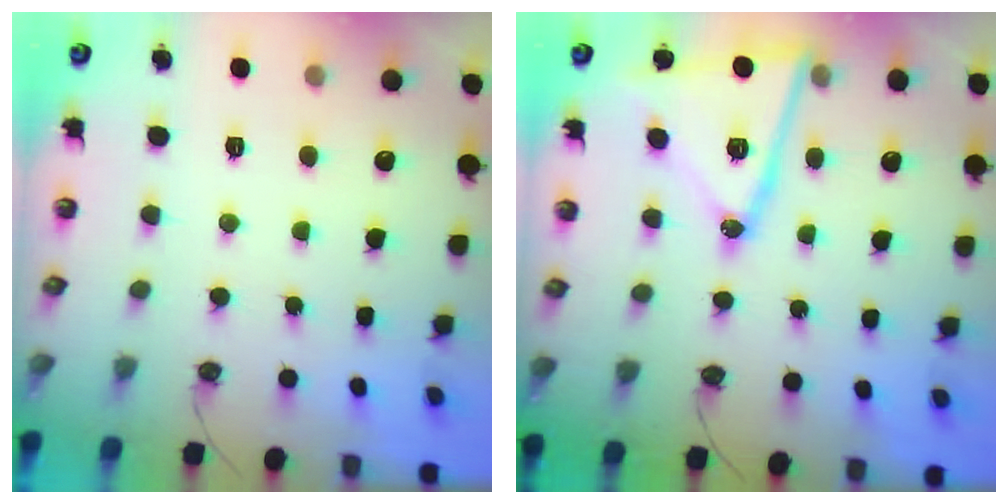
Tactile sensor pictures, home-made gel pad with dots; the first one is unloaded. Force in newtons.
{"total": 16.4, "press": 16.3, "slide": 1.0}